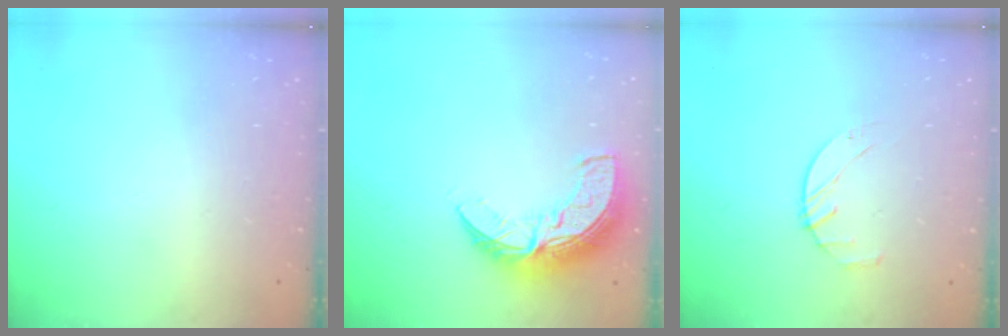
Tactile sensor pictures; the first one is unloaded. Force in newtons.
{"total": 11.3, "press": 11.3, "slide": 0.8}
{"total": 2.5, "press": 2.5, "slide": 0.4}